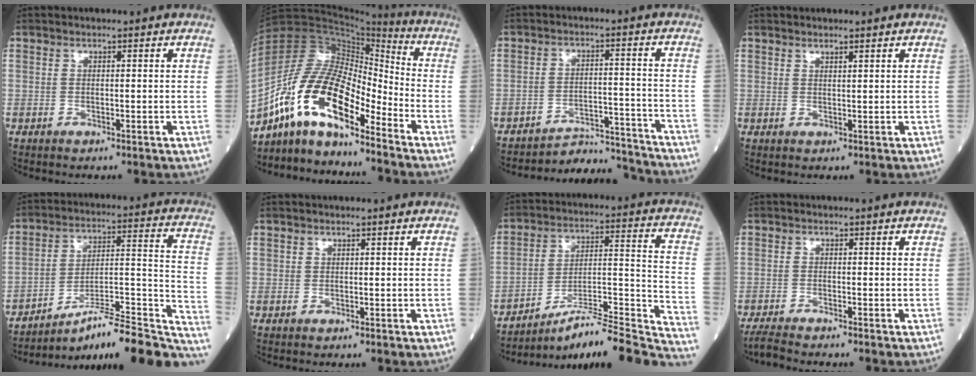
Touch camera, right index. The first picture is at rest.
{"total": 14.6, "force": [-9.9, 4.3, 9.8], "torque": [-0.194, 0.028, -0.182]}
{"total": 9.7, "force": [-9.6, 0.0, -1.1], "torque": [0.018, 0.029, -0.141]}
{"total": 1.0, "force": [0.9, -0.1, 0.5], "torque": [-0.010, -0.003, 0.017]}
{"total": 21.2, "force": [-17.5, 1.8, 11.8], "torque": [-0.108, 0.033, -0.262]}
{"total": 0.0}
{"total": 23.5, "force": [-20.9, 0.5, 10.8], "torque": [-0.101, 0.017, -0.308]}
{"total": 3.9, "force": [-3.6, -0.4, 1.6], "torque": [-0.027, -0.012, -0.061]}